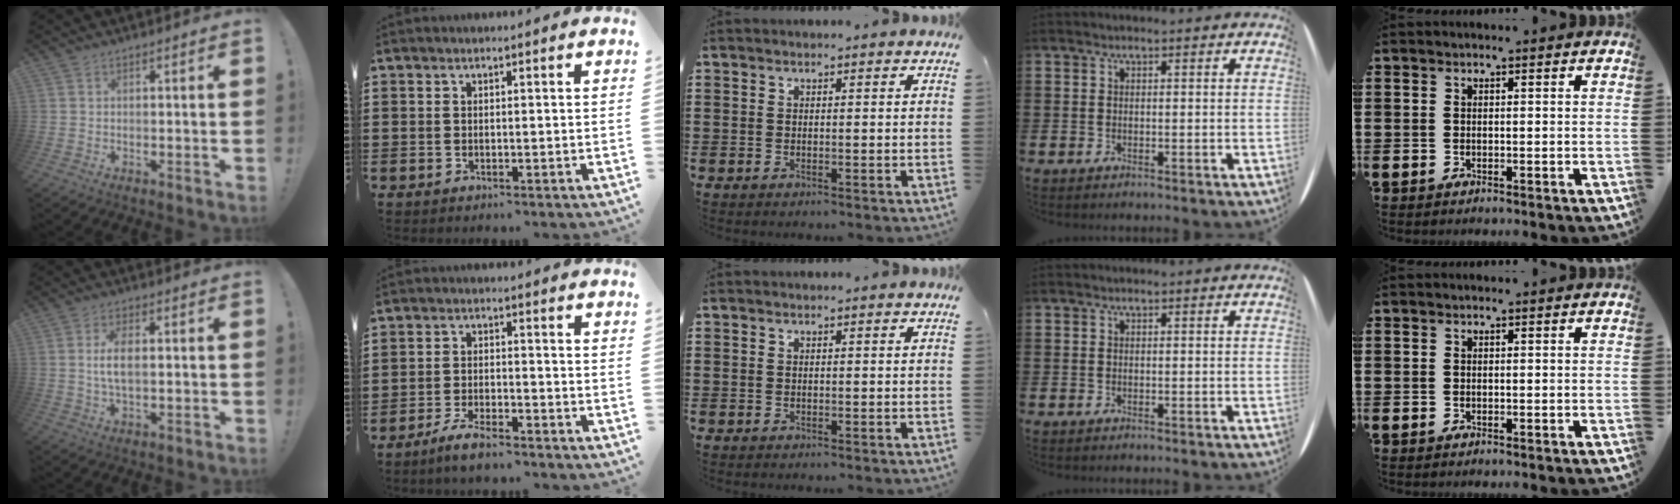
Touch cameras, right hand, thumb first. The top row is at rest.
{"thumb": {"total": 6.2, "force": [0.2, 2.7, 5.6], "torque": [-0.105, -0.002, 0.000]}, "index": {"total": 4.0, "force": [-3.6, 0.5, 1.6], "torque": [-0.035, 0.006, -0.072]}}